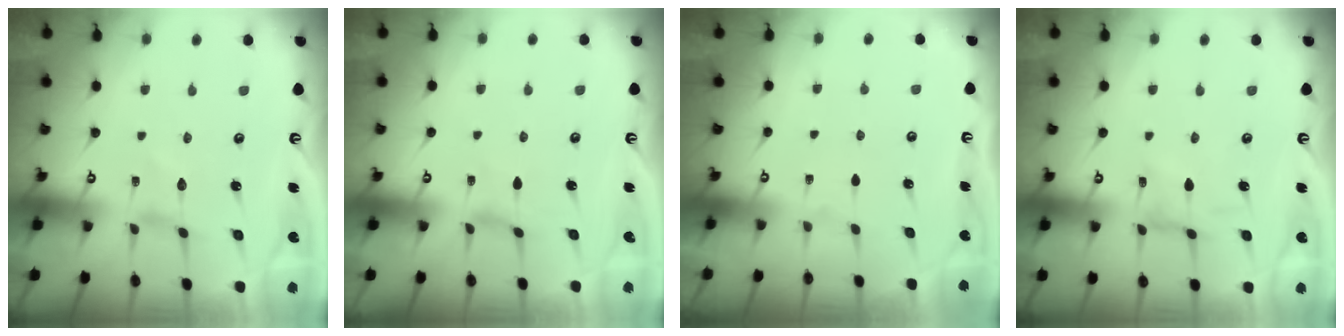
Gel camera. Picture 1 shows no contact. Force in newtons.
{"total": 1.5, "press": 1.5, "slide": 0.3}
{"total": 0.0}
{"total": 0.0}